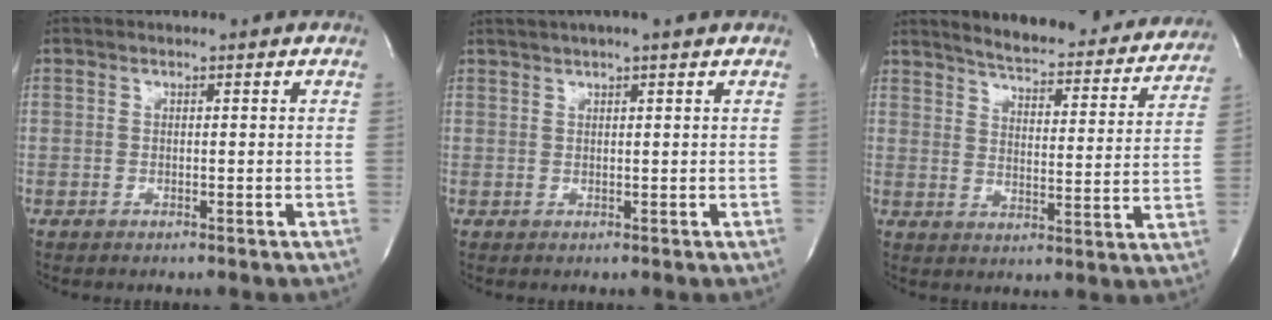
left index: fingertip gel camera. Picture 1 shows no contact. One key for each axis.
{"total": 5.8, "fx": 4.6, "fy": -0.1, "fz": 3.5, "tx": -0.059, "ty": 0.025, "tz": 0.064}
{"total": 23.1, "fx": 21.4, "fy": 4.6, "fz": 7.4, "tx": -0.097, "ty": -0.059, "tz": 0.253}